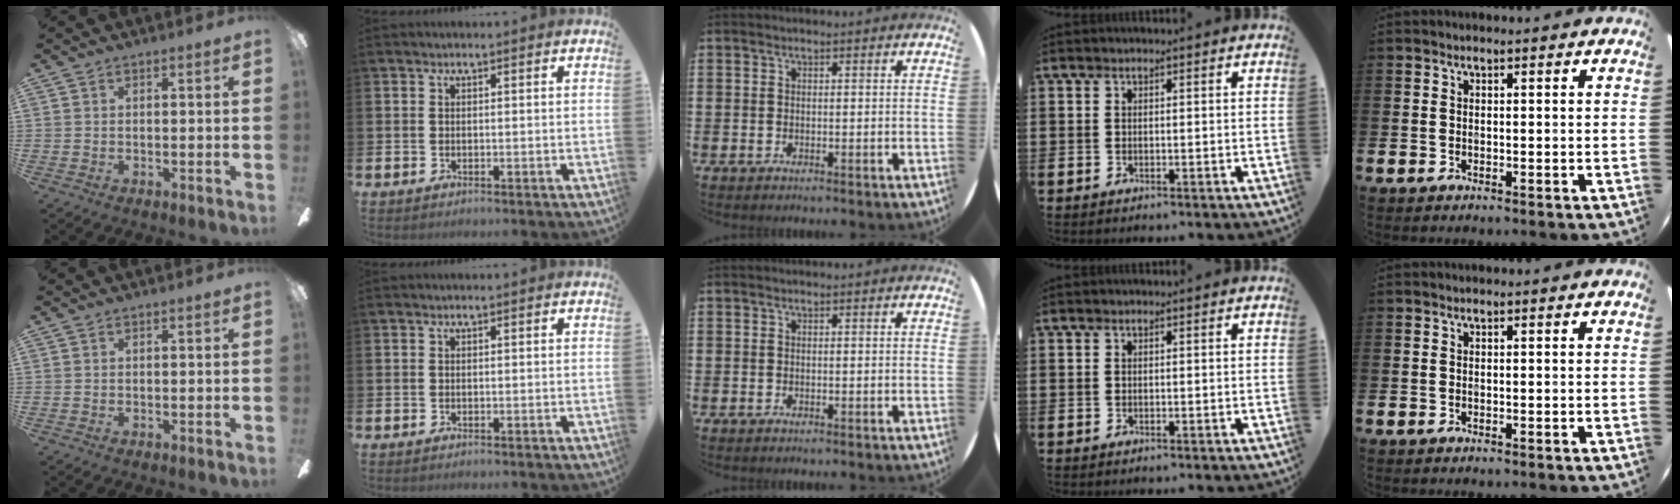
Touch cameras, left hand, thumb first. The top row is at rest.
{}